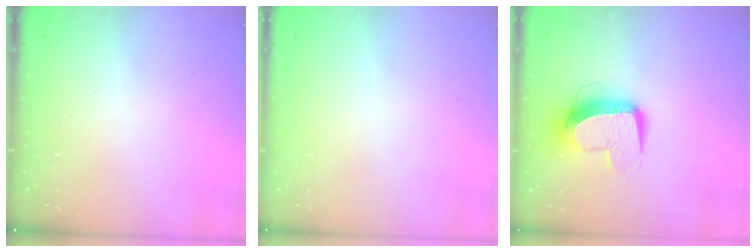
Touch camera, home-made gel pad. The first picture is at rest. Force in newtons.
{"total": 0.0}
{"total": 11.5, "press": 11.5, "slide": 1.4}